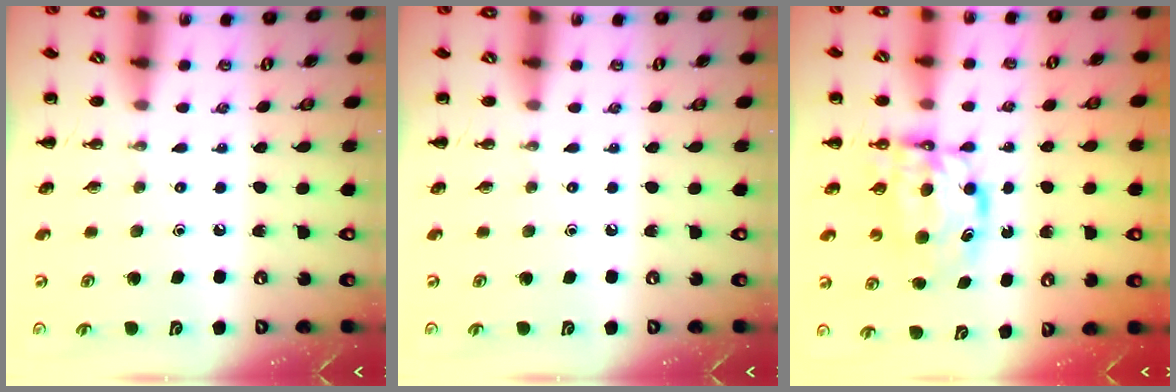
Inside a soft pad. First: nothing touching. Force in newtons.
{"total": 0.0}
{"total": 6.5, "press": 6.4, "slide": 0.8}